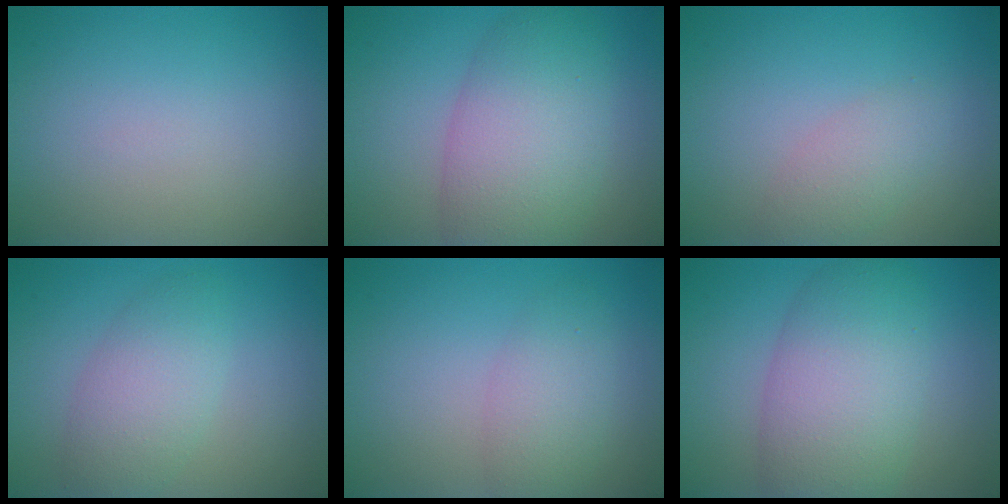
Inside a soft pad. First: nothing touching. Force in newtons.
{"total": 7.8, "press": 7.8, "slide": 0.2}
{"total": 2.2, "press": 2.2, "slide": 0.1}
{"total": 4.0, "press": 4.0, "slide": 0.2}
{"total": 2.9, "press": 2.9, "slide": 0.1}
{"total": 7.8, "press": 7.8, "slide": 0.4}